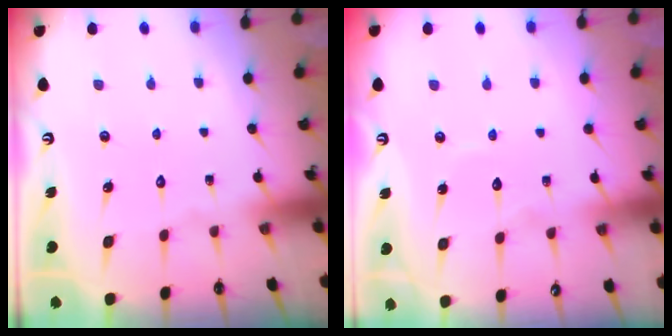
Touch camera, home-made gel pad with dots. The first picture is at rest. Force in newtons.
{"total": 4.4, "press": 4.4, "slide": 0.4}